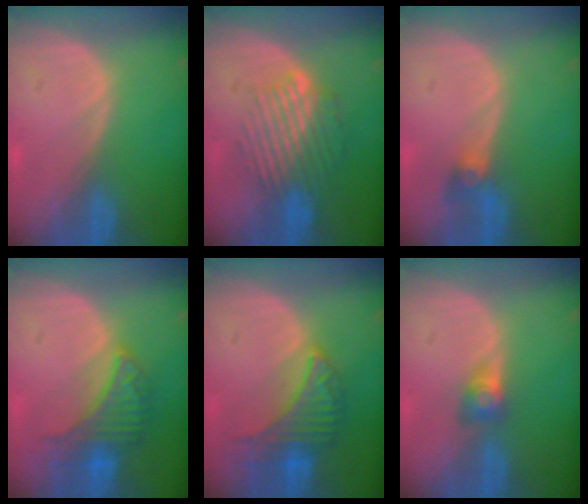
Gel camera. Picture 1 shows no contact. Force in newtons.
{"total": 9.4, "press": 8.0, "slide": 5.1}
{"total": 3.0, "press": 2.6, "slide": 1.4}
{"total": 6.7, "press": 6.6, "slide": 1.2}
{"total": 7.1, "press": 7.1, "slide": 0.2}
{"total": 2.9, "press": 2.4, "slide": 1.5}